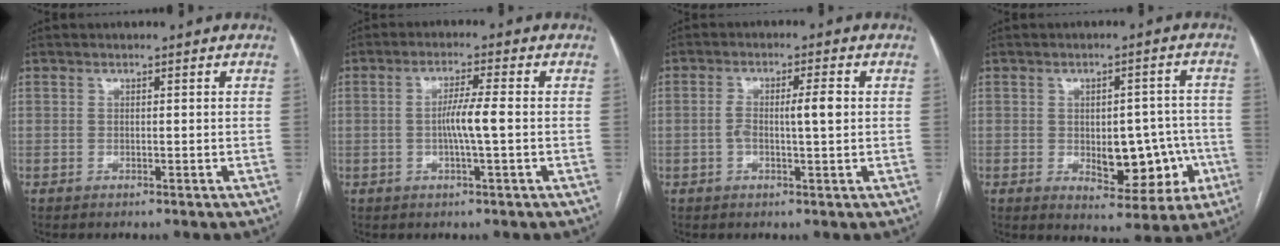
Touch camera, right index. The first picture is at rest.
{"total": 4.6, "force": [-0.5, -0.3, 4.5], "torque": [-0.085, 0.002, -0.011]}
{"total": 4.8, "force": [0.0, 0.7, 4.7], "torque": [-0.089, 0.011, 0.001]}
{"total": 10.2, "force": [-2.3, 5.4, 8.3], "torque": [-0.088, 0.015, -0.015]}